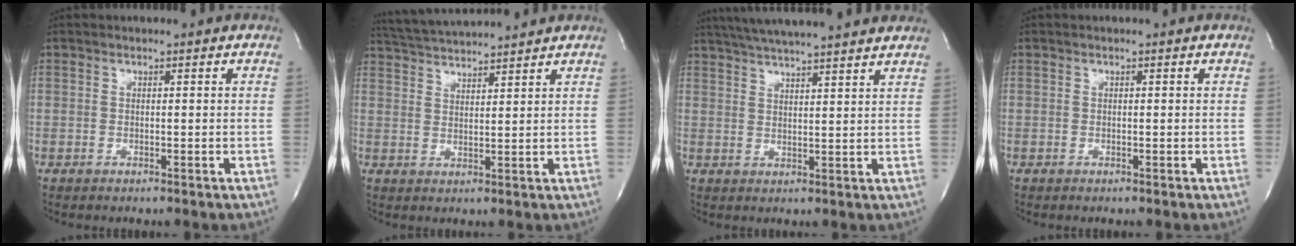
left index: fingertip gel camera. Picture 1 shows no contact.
{"total": 8.8, "force": [8.4, -0.6, 2.5], "torque": [-0.056, 0.023, 0.141]}
{"total": 16.9, "force": [14.9, 0.7, 8.0], "torque": [-0.140, 0.033, 0.205]}
{"total": 0.0}